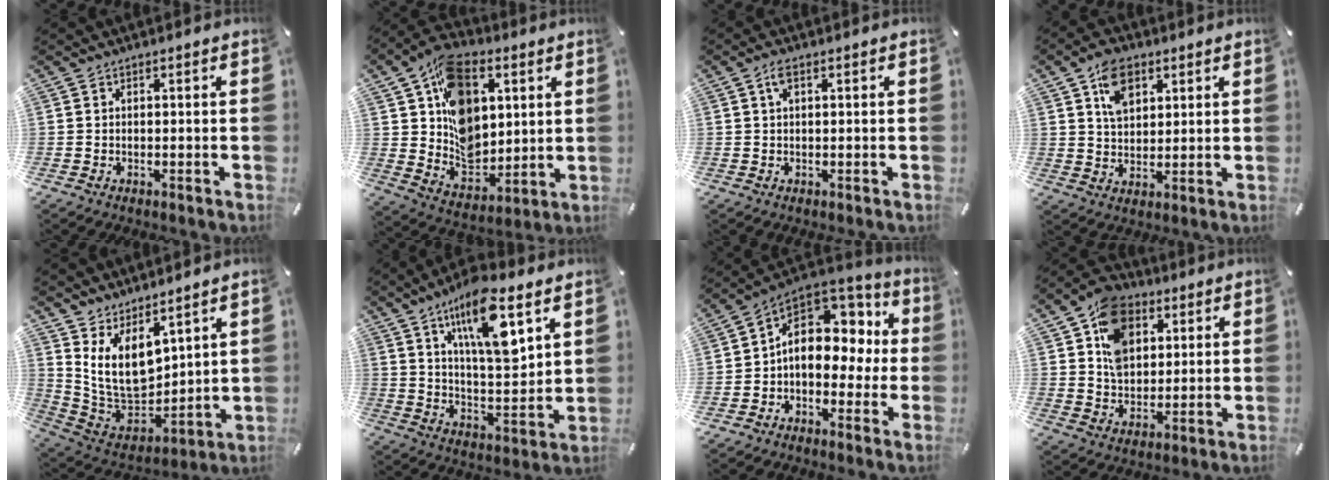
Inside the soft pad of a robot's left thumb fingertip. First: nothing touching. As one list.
[{"total": 16.1, "force": [5.4, 11.9, 9.4], "torque": [-0.166, -0.025, 0.106]}, {"total": 2.2, "force": [0.8, 0.8, 1.8], "torque": [-0.040, 0.005, 0.013]}, {"total": 8.7, "force": [4.1, 6.0, 4.9], "torque": [-0.087, 0.003, 0.077]}, {"total": 12.0, "force": [6.1, 7.8, 6.7], "torque": [-0.151, -0.056, 0.122]}, {"total": 16.5, "force": [9.8, 5.2, 12.1], "torque": [-0.214, -0.047, 0.158]}, {"total": 12.9, "force": [2.4, 9.7, 8.2], "torque": [-0.128, -0.013, 0.044]}, {"total": 12.5, "force": [5.0, 9.5, 6.5], "torque": [-0.114, -0.004, 0.098]}]